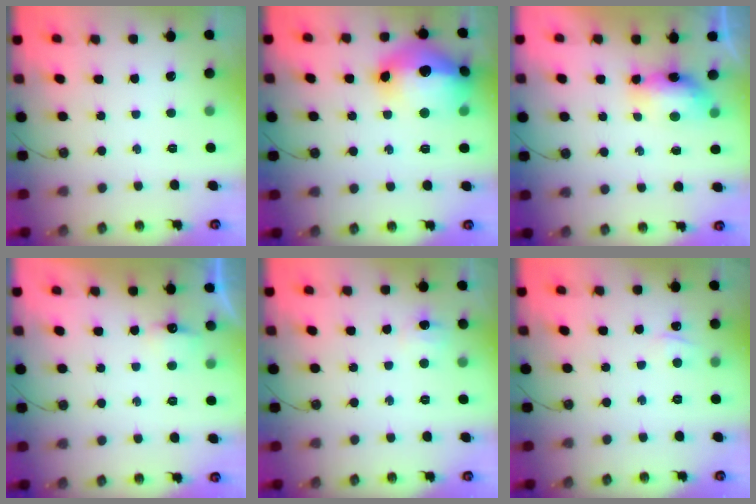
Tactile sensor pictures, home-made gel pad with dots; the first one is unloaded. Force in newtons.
{"total": 21.4, "press": 21.3, "slide": 1.8}
{"total": 7.1, "press": 7.1, "slide": 0.7}
{"total": 5.0, "press": 4.9, "slide": 0.9}
{"total": 5.1, "press": 5.0, "slide": 0.7}
{"total": 3.4, "press": 3.4, "slide": 0.4}